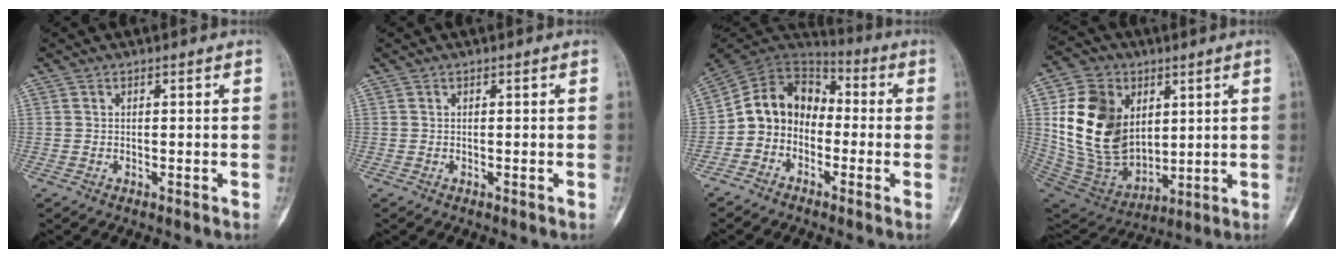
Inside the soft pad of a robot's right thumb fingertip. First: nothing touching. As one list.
[{"total": 0.0}, {"total": 11.8, "force": [-2.3, 9.8, 6.3], "torque": [-0.088, 0.062, -0.058]}, {"total": 20.6, "force": [4.5, 15.0, 13.4], "torque": [-0.229, -0.023, 0.105]}]